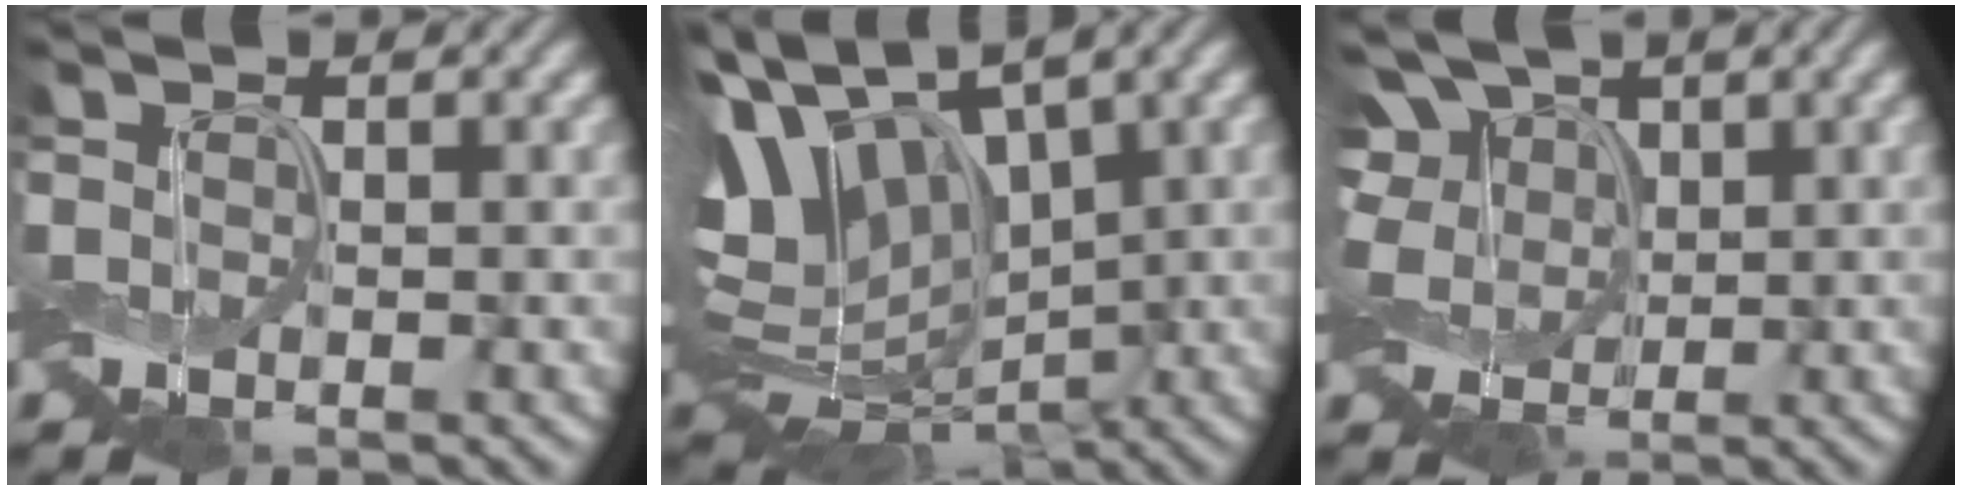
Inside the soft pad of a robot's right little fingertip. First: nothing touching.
{"total": 11.3, "force": [2.5, 7.2, 8.3], "torque": [-0.180, 0.010, 0.045]}
{"total": 7.8, "force": [2.2, 5.8, 4.7], "torque": [-0.113, 0.016, 0.026]}